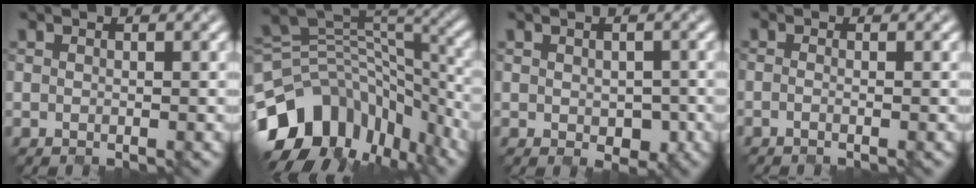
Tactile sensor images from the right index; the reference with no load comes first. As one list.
[{"total": 12.2, "force": [-6.7, 8.1, 6.3], "torque": [-0.141, 0.005, -0.110]}, {"total": 2.2, "force": [-0.4, 1.5, 1.6], "torque": [-0.025, -0.010, 0.002]}, {"total": 0.8, "force": [-0.5, 0.1, 0.5], "torque": [-0.004, -0.006, -0.017]}]